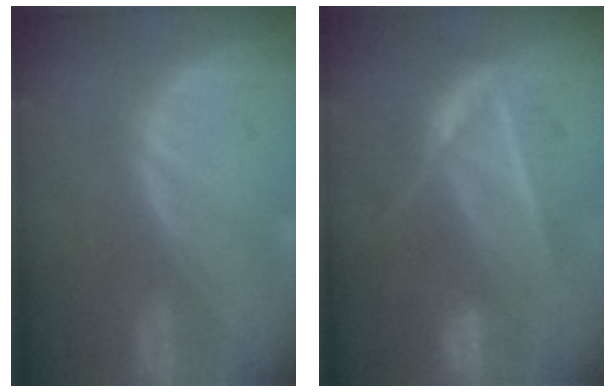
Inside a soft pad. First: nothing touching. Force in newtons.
{"total": 7.2, "press": 6.7, "slide": 2.8}